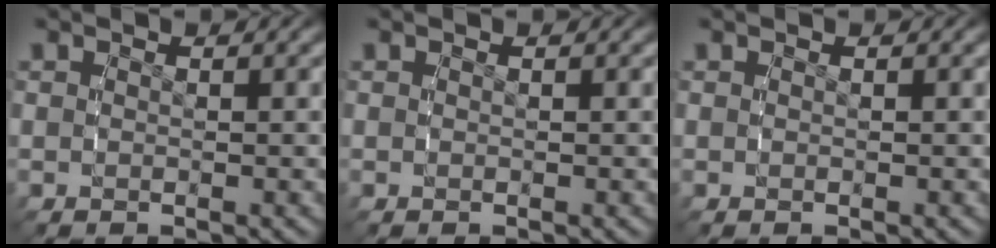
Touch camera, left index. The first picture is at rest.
{"total": 0.0}
{"total": 0.0}